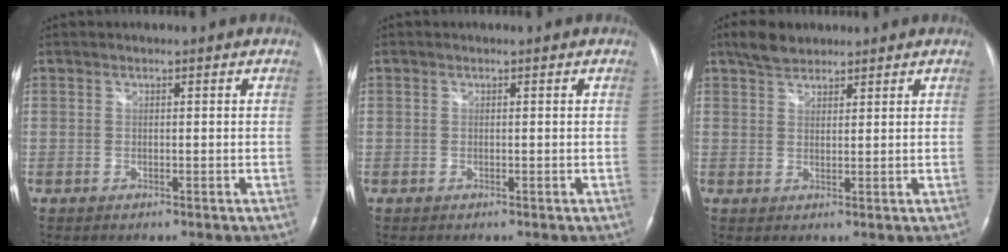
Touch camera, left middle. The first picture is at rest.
{"total": 0.0}
{"total": 3.8, "force": [3.2, 1.7, 1.3], "torque": [-0.032, 0.011, 0.059]}